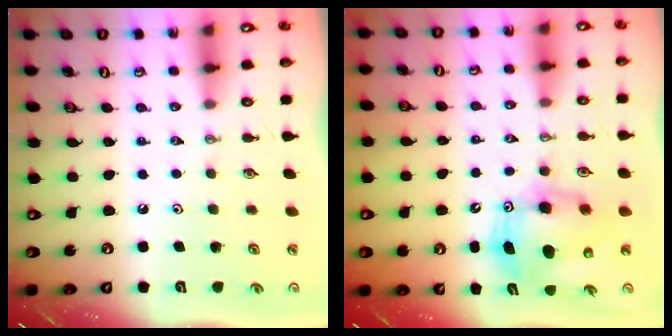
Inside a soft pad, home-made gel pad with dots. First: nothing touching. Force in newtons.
{"total": 10.4, "press": 10.2, "slide": 2.2}